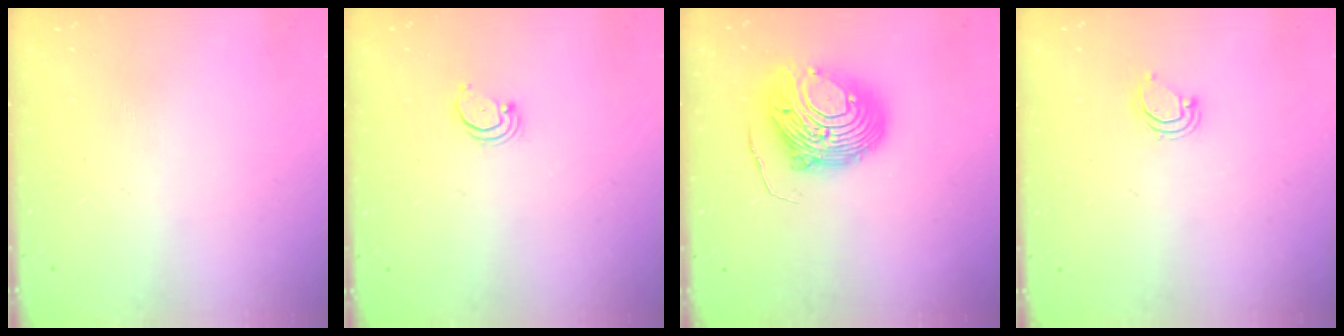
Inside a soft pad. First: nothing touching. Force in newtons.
{"total": 2.2, "press": 2.2, "slide": 0.2}
{"total": 13.5, "press": 13.4, "slide": 1.4}
{"total": 4.3, "press": 4.3, "slide": 0.5}